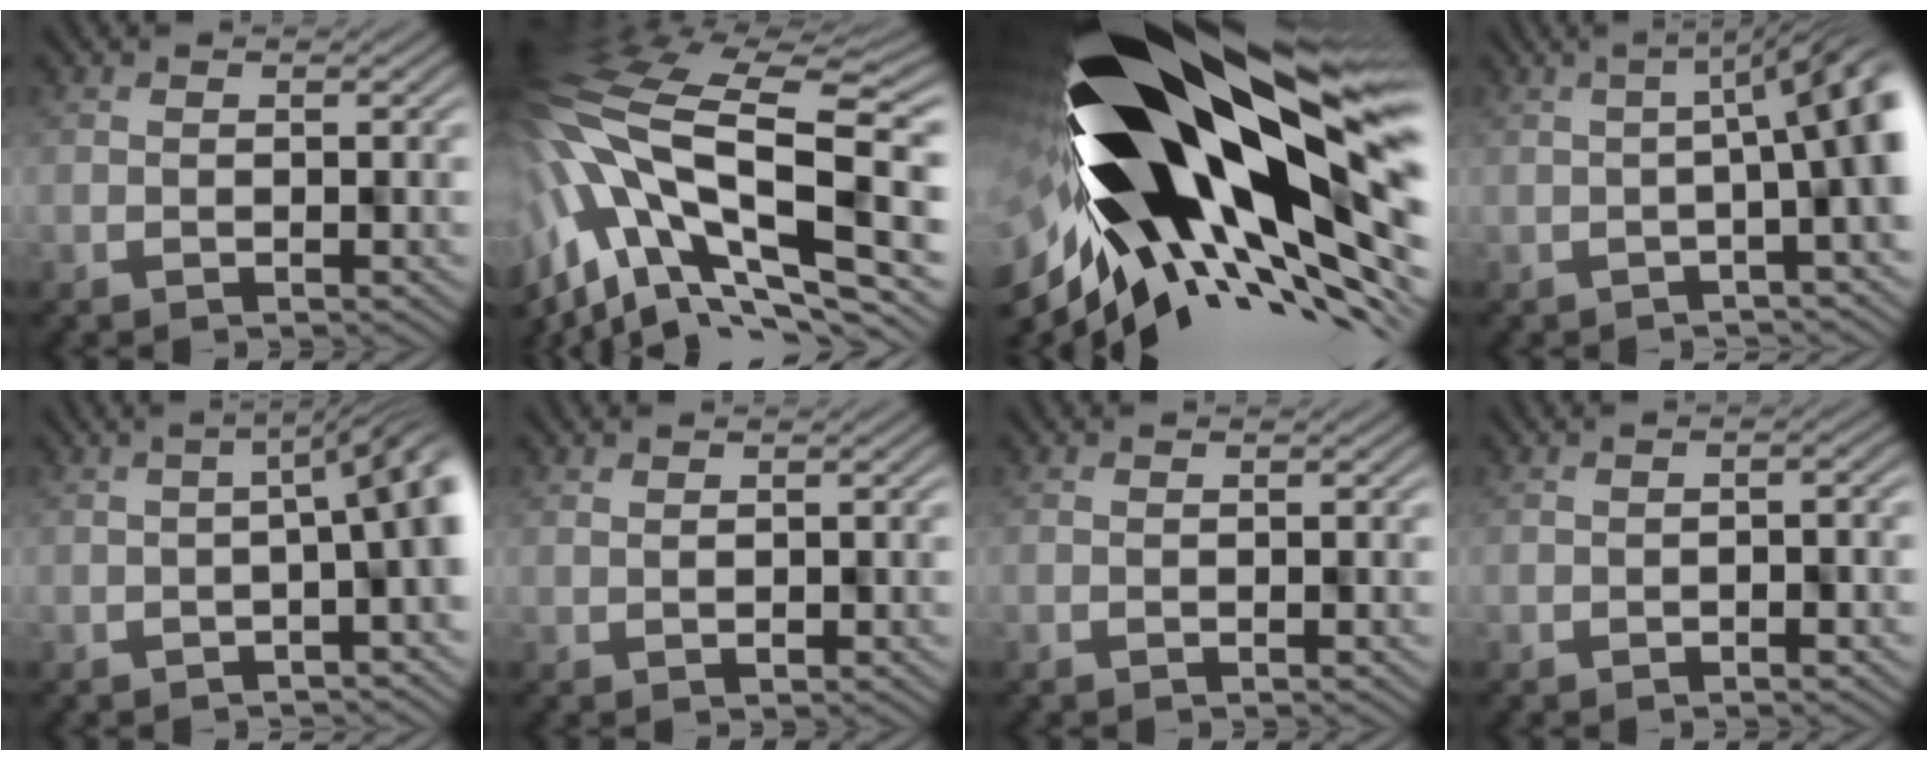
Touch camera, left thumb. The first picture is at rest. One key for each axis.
{"total": 17.5, "fx": -0.2, "fy": 8.9, "fz": 15.0, "tx": -0.326, "ty": -0.016, "tz": -0.006}
{"total": 21.5, "fx": 1.7, "fy": 9.1, "fz": 19.4, "tx": -0.351, "ty": -0.060, "tz": 0.017}
{"total": 7.4, "fx": 0.0, "fy": 1.1, "fz": 7.3, "tx": -0.087, "ty": 0.006, "tz": -0.001}
{"total": 6.6, "fx": -0.6, "fy": 1.1, "fz": 6.5, "tx": -0.078, "ty": 0.001, "tz": -0.006}
{"total": 0.9, "fx": 0.8, "fy": 0.2, "fz": 0.3, "tx": -0.005, "ty": 0.000, "tz": 0.012}
{"total": 0.0}
{"total": 1.2, "fx": -0.7, "fy": 0.3, "fz": 0.9, "tx": -0.012, "ty": 0.001, "tz": -0.010}